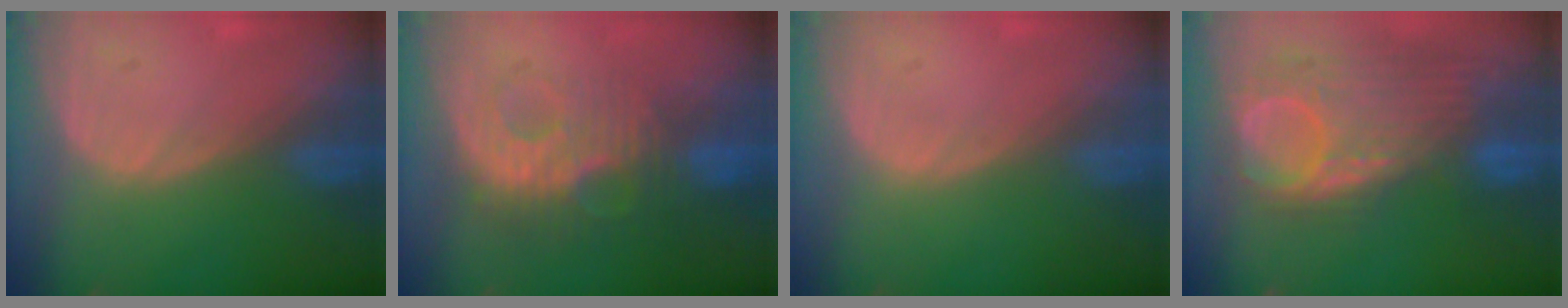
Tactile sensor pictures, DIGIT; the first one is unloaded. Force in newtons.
{"total": 9.2, "press": 8.6, "slide": 3.1}
{"total": 0.0}
{"total": 12.0, "press": 10.4, "slide": 6.0}